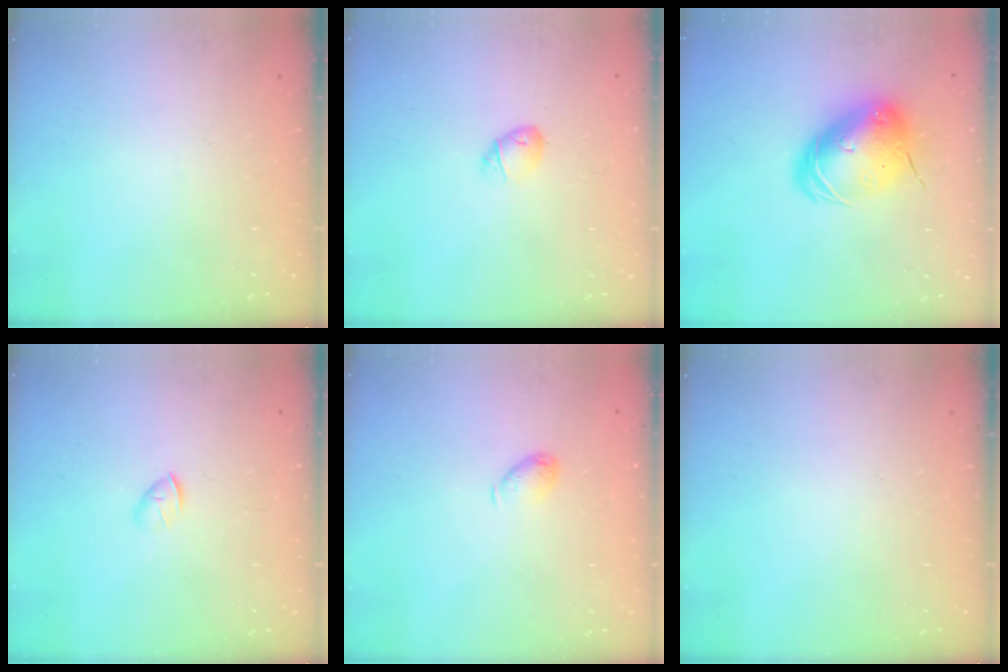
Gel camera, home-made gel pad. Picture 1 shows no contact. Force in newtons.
{"total": 5.2, "press": 5.0, "slide": 1.3}
{"total": 11.9, "press": 11.7, "slide": 2.0}
{"total": 1.7, "press": 1.6, "slide": 0.6}
{"total": 5.0, "press": 5.0, "slide": 0.6}
{"total": 0.0}